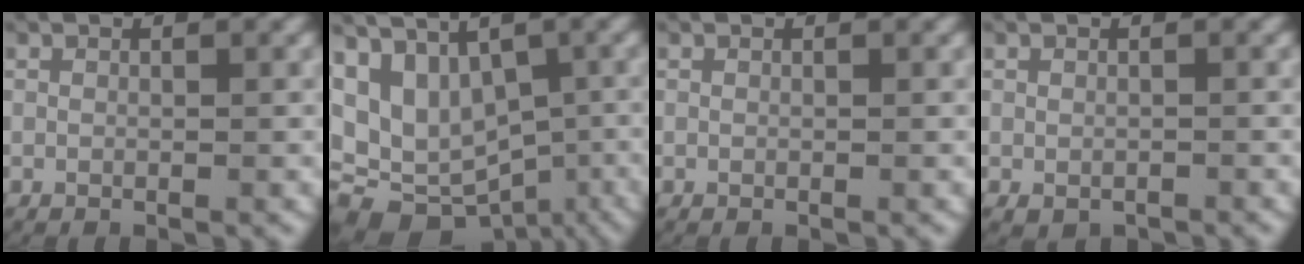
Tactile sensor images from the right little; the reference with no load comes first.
{"total": 14.0, "force": [-4.1, 11.4, 7.1], "torque": [-0.144, -0.051, -0.057]}
{"total": 0.0}
{"total": 1.2, "force": [-0.7, 0.8, 0.5], "torque": [-0.011, -0.008, -0.005]}